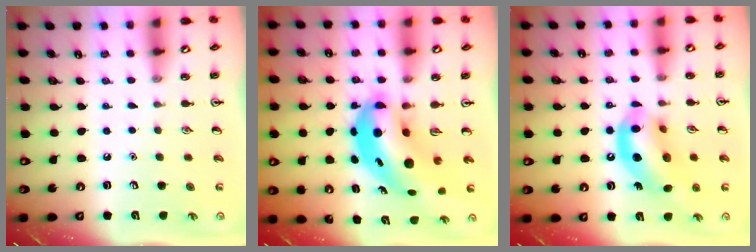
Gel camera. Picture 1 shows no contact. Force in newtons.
{"total": 9.2, "press": 8.9, "slide": 2.5}
{"total": 14.2, "press": 13.7, "slide": 3.6}